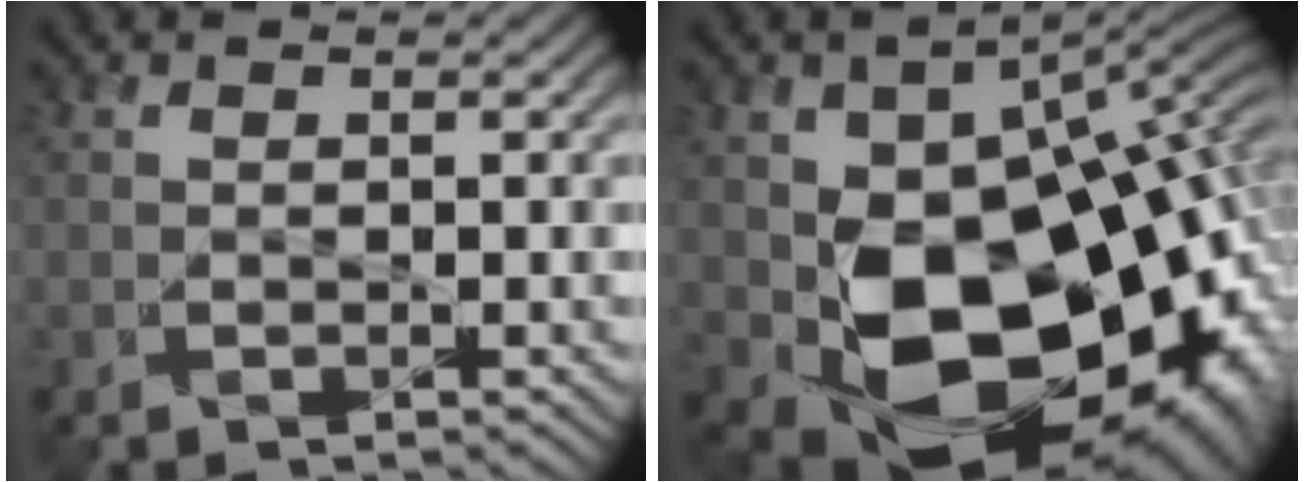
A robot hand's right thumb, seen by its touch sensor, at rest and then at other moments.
{"total": 19.5, "force": [-3.9, 12.3, 14.7], "torque": [-0.222, -0.043, -0.051]}